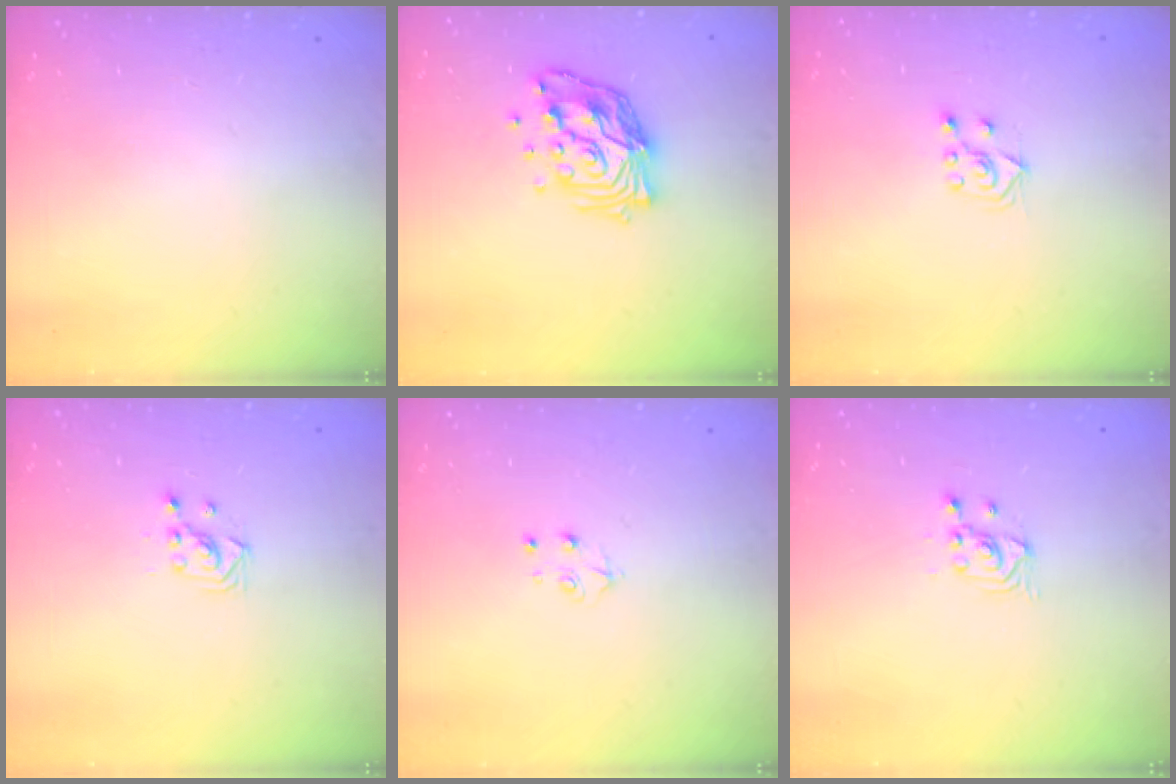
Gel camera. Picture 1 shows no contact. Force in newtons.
{"total": 14.3, "press": 14.2, "slide": 1.4}
{"total": 5.7, "press": 5.7, "slide": 0.8}
{"total": 2.9, "press": 2.9, "slide": 0.3}
{"total": 3.9, "press": 3.8, "slide": 0.5}
{"total": 2.7, "press": 2.7, "slide": 0.3}